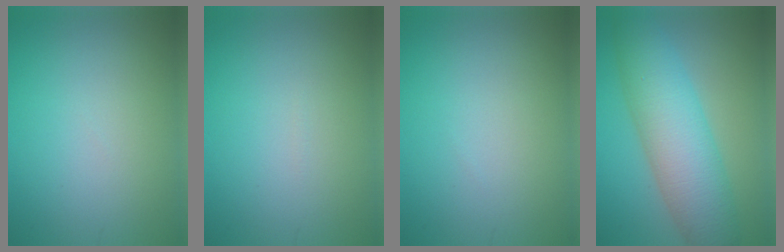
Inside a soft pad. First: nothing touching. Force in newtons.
{"total": 0.0}
{"total": 0.0}
{"total": 8.1, "press": 8.1, "slide": 0.2}